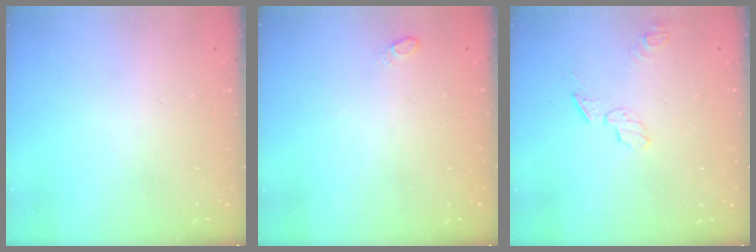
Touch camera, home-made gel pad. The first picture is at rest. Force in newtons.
{"total": 4.0, "press": 3.7, "slide": 1.5}
{"total": 6.0, "press": 6.0, "slide": 0.7}